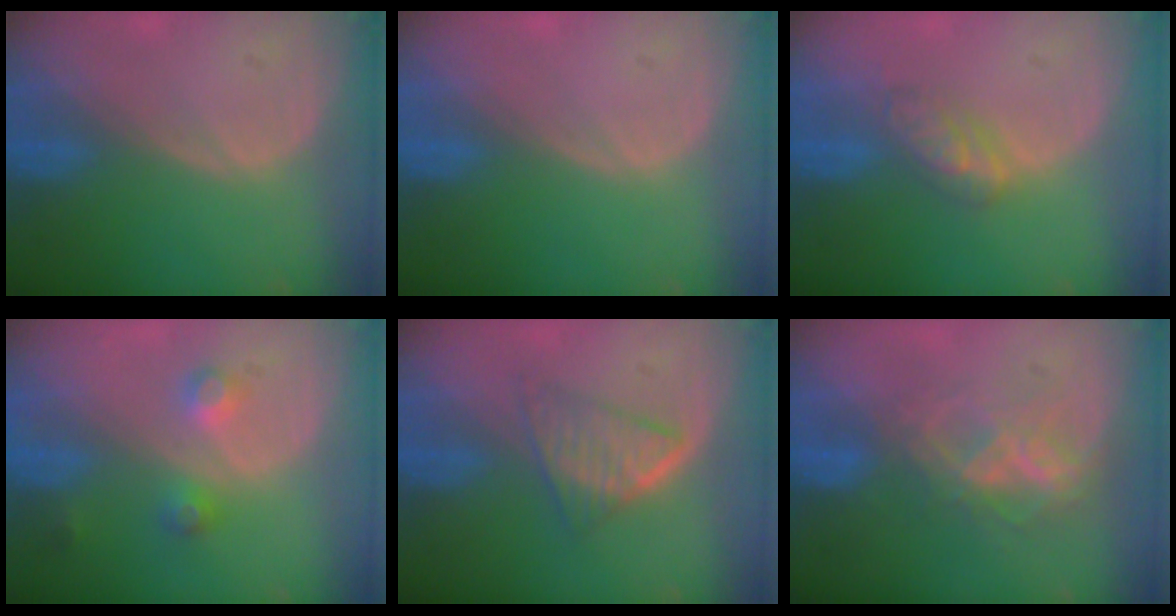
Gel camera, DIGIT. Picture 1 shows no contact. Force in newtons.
{"total": 0.0}
{"total": 4.7, "press": 4.5, "slide": 1.5}
{"total": 3.6, "press": 3.6, "slide": 0.6}
{"total": 5.3, "press": 5.1, "slide": 1.6}
{"total": 7.2, "press": 6.1, "slide": 3.8}